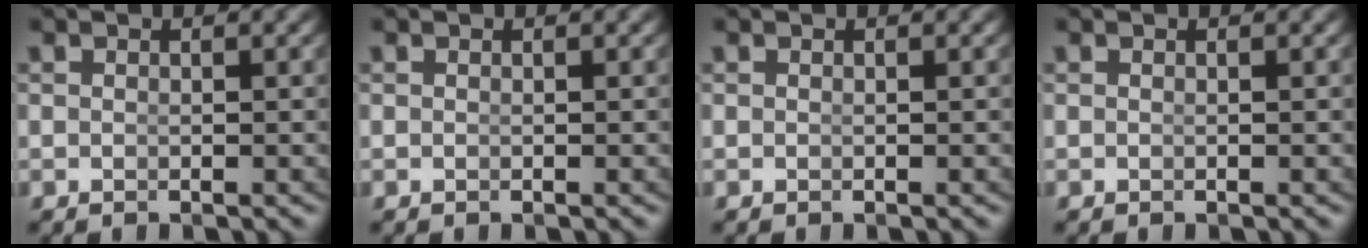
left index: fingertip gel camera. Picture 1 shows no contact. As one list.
[{"total": 0.0}, {"total": 0.0}, {"total": 0.0}]